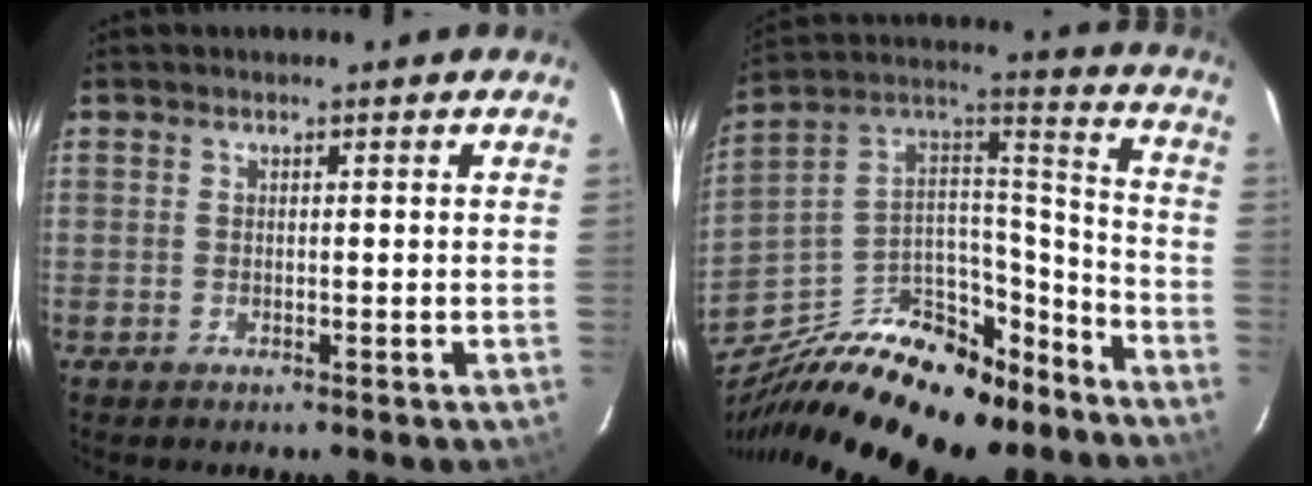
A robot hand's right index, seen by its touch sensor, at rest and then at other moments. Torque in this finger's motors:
{"motor_torque": [0.63, -1.17, 0.37, 0.00]}